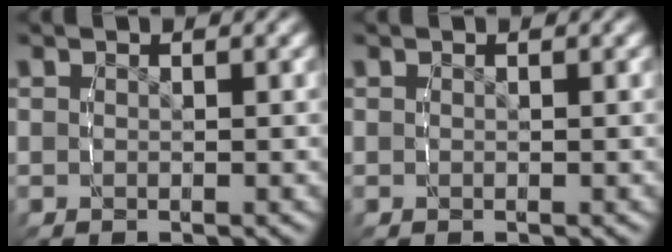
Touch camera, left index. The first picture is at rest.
{"total": 0.0}